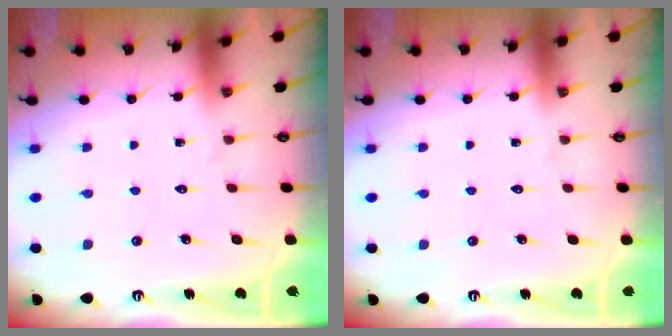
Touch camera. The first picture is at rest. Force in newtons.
{"total": 0.0}